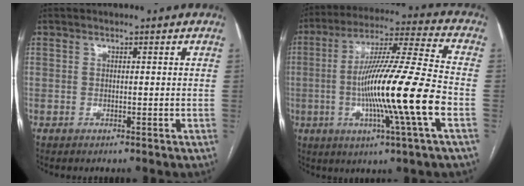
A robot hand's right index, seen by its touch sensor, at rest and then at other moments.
{"total": 18.3, "force": [-3.9, -1.1, 17.9], "torque": [-0.317, -0.010, -0.078]}